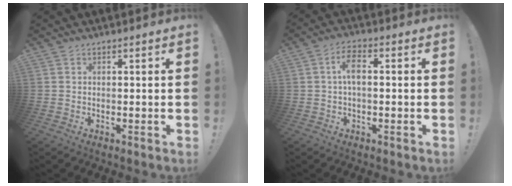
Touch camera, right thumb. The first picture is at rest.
{"total": 5.6, "force": [0.3, 2.5, 5.0], "torque": [-0.096, 0.008, 0.003]}